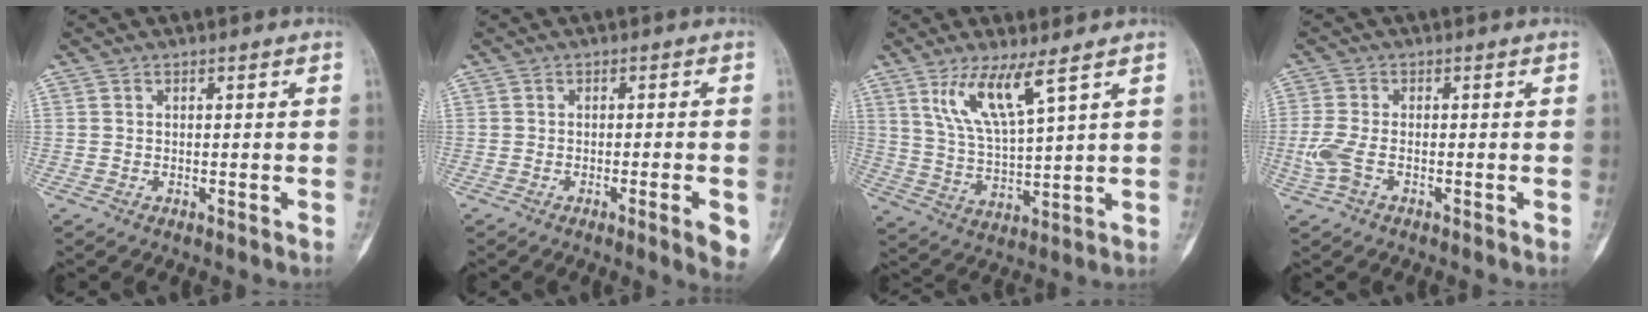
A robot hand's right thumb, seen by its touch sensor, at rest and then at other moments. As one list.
[{"total": 5.1, "force": [-2.0, 0.9, 4.6], "torque": [-0.053, -0.002, -0.027]}, {"total": 9.7, "force": [5.6, 1.6, 7.7], "torque": [-0.147, -0.035, 0.120]}, {"total": 4.9, "force": [-1.4, 2.5, 3.9], "torque": [-0.105, 0.006, -0.031]}]